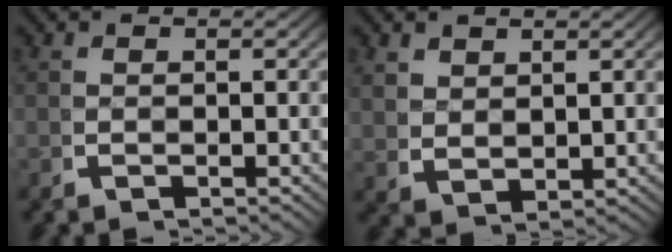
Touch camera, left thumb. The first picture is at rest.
{"total": 2.2, "force": [1.7, 1.0, 1.0], "torque": [-0.021, -0.006, 0.047]}